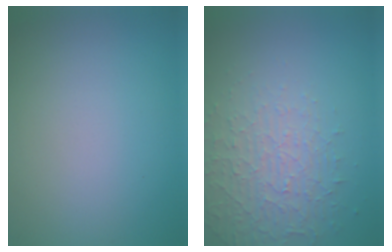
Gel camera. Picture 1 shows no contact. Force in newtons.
{"total": 4.5, "press": 3.1, "slide": 3.4}